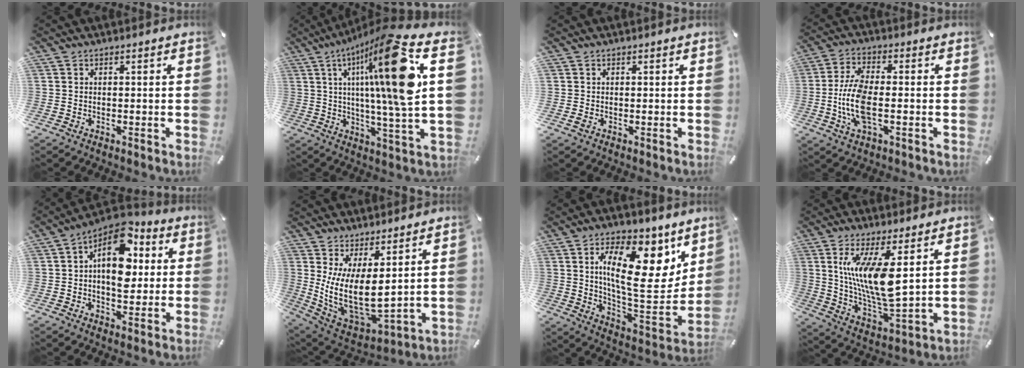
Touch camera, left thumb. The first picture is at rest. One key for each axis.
{"total": 24.4, "fx": 8.1, "fy": 3.5, "fz": 22.8, "tx": -0.370, "ty": -0.047, "tz": 0.108}
{"total": 1.5, "fx": 0.4, "fy": 1.5, "fz": 0.1, "tx": 0.015, "ty": -0.001, "tz": 0.002}
{"total": 11.2, "fx": -1.7, "fy": 4.4, "fz": 10.2, "tx": -0.218, "ty": -0.012, "tz": -0.031}
{"total": 14.6, "fx": 3.9, "fy": 9.2, "fz": 10.6, "tx": -0.170, "ty": -0.028, "tz": 0.070}
{"total": 12.8, "fx": 3.1, "fy": 6.0, "fz": 10.8, "tx": -0.231, "ty": -0.072, "tz": 0.061}
{"total": 21.8, "fx": 8.2, "fy": 9.3, "fz": 17.9, "tx": -0.281, "ty": -0.055, "tz": 0.131}
{"total": 14.5, "fx": 4.9, "fy": 4.3, "fz": 13.0, "tx": -0.271, "ty": -0.037, "tz": 0.080}